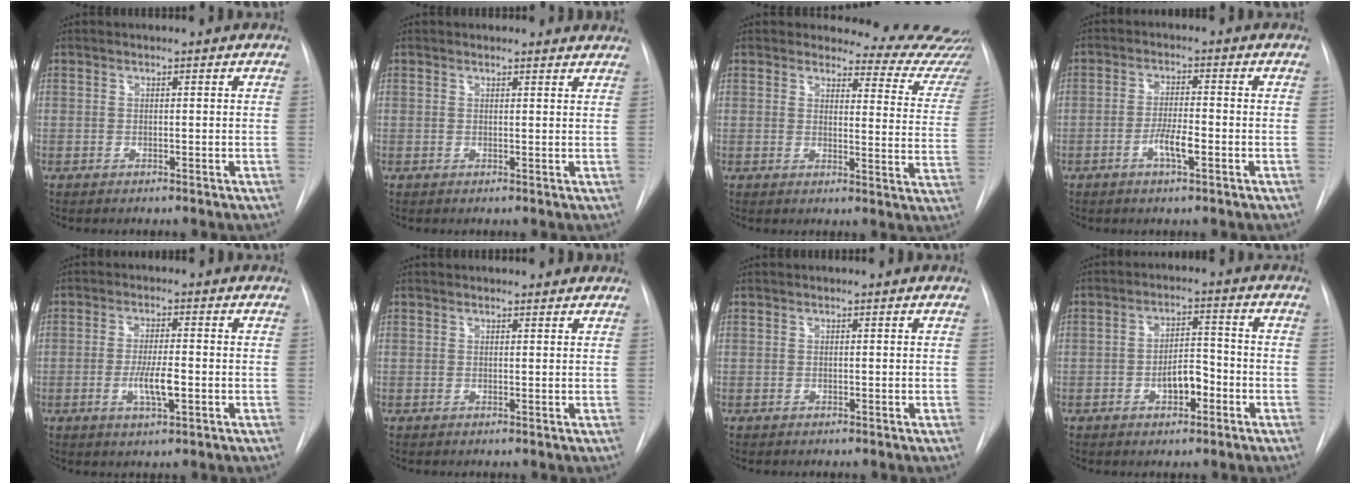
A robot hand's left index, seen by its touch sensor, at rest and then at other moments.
{"total": 2.5, "force": [2.3, 0.8, -0.1], "torque": [0.006, -0.014, 0.006]}
{"total": 13.5, "force": [13.1, 2.9, 1.5], "torque": [0.019, -0.105, 0.111]}
{"total": 4.6, "force": [-2.6, 0.7, 3.7], "torque": [-0.070, -0.006, -0.047]}
{"total": 5.3, "force": [-2.2, 0.9, 4.7], "torque": [-0.090, -0.012, -0.035]}
{"total": 1.7, "force": [1.5, 0.7, 0.2], "torque": [-0.003, 0.002, 0.009]}
{"total": 0.0}
{"total": 5.4, "force": [-2.9, 2.3, 3.9], "torque": [-0.064, 0.006, -0.044]}